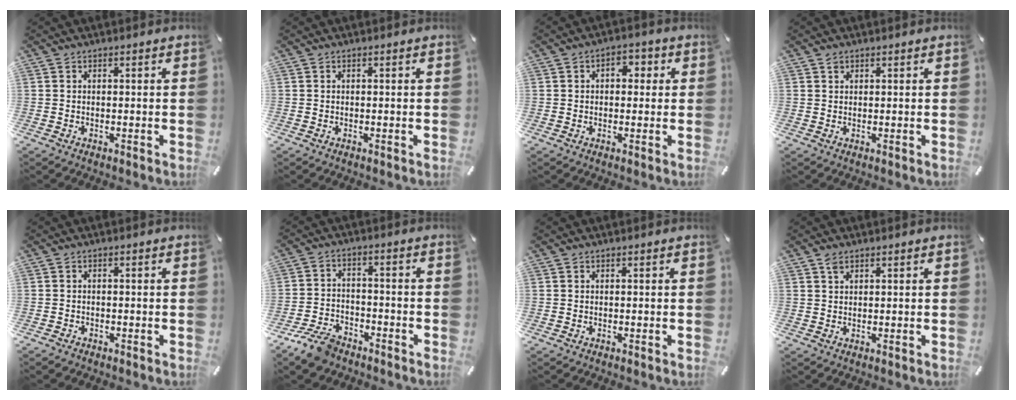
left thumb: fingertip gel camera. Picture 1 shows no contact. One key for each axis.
{"total": 0.0}
{"total": 3.8, "fx": 0.1, "fy": 2.7, "fz": 2.7, "tx": -0.030, "ty": 0.004, "tz": -0.008}
{"total": 0.8, "fx": 0.6, "fy": 0.6, "fz": 0.3, "tx": -0.006, "ty": 0.000, "tz": 0.011}
{"total": 0.9, "fx": -0.7, "fy": 0.4, "fz": 0.2, "tx": -0.004, "ty": 0.002, "tz": -0.017}
{"total": 8.3, "fx": -6.3, "fy": 4.0, "fz": 3.7, "tx": -0.071, "ty": 0.032, "tz": -0.116}
{"total": 0.0}
{"total": 1.5, "fx": 1.1, "fy": 0.7, "fz": 0.8, "tx": -0.018, "ty": -0.001, "tz": 0.020}